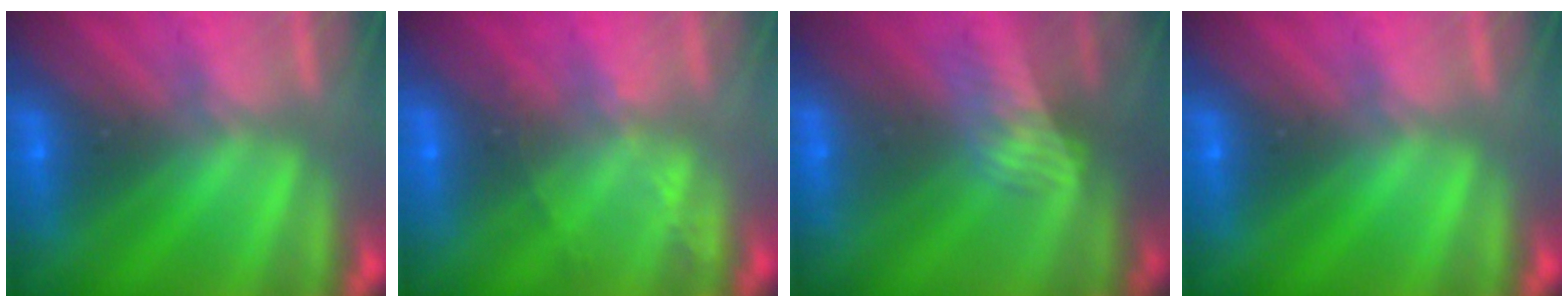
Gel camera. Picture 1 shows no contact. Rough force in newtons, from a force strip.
{"total": 2.2}
{"total": 3.4}
{"total": 0.0}